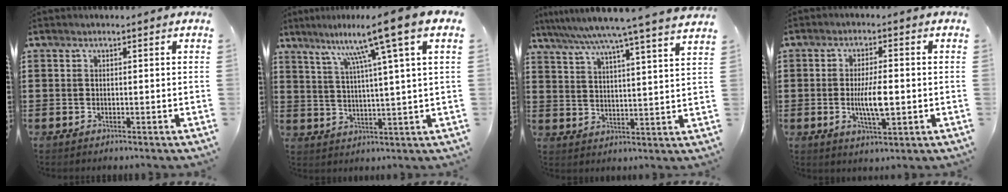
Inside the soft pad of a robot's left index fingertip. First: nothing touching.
{"total": 10.4, "force": [6.2, -1.4, 8.3], "torque": [-0.162, -0.024, 0.087]}
{"total": 7.1, "force": [6.2, -1.5, 3.2], "torque": [-0.083, -0.043, 0.100]}
{"total": 6.6, "force": [-0.7, 2.0, 6.3], "torque": [-0.115, -0.004, -0.019]}